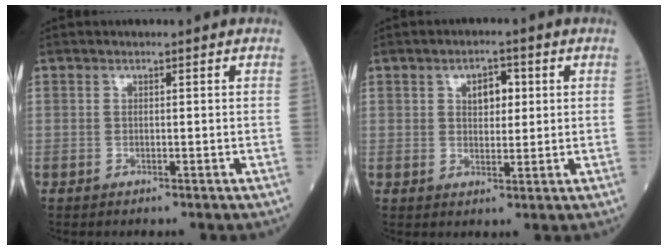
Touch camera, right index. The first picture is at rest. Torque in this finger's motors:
{"motor_torque": [0.12, 0.00, 0.05, 0.05]}